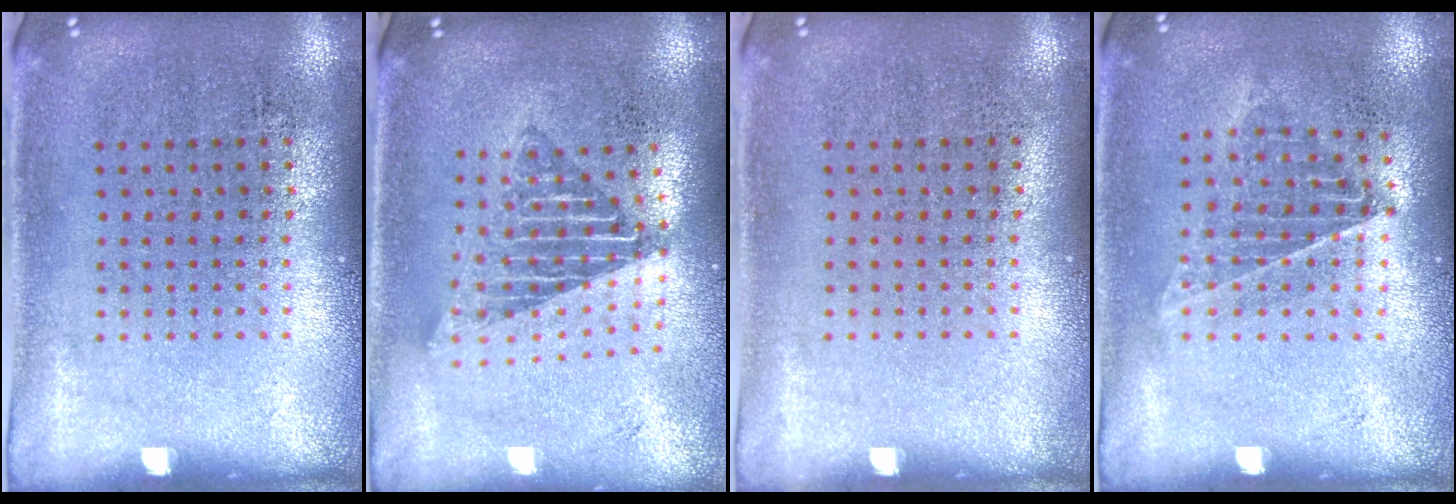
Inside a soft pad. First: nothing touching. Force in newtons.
{"total": 1.7, "press": 1.4, "slide": 0.9}
{"total": 0.0}
{"total": 0.9, "press": 0.9, "slide": 0.1}